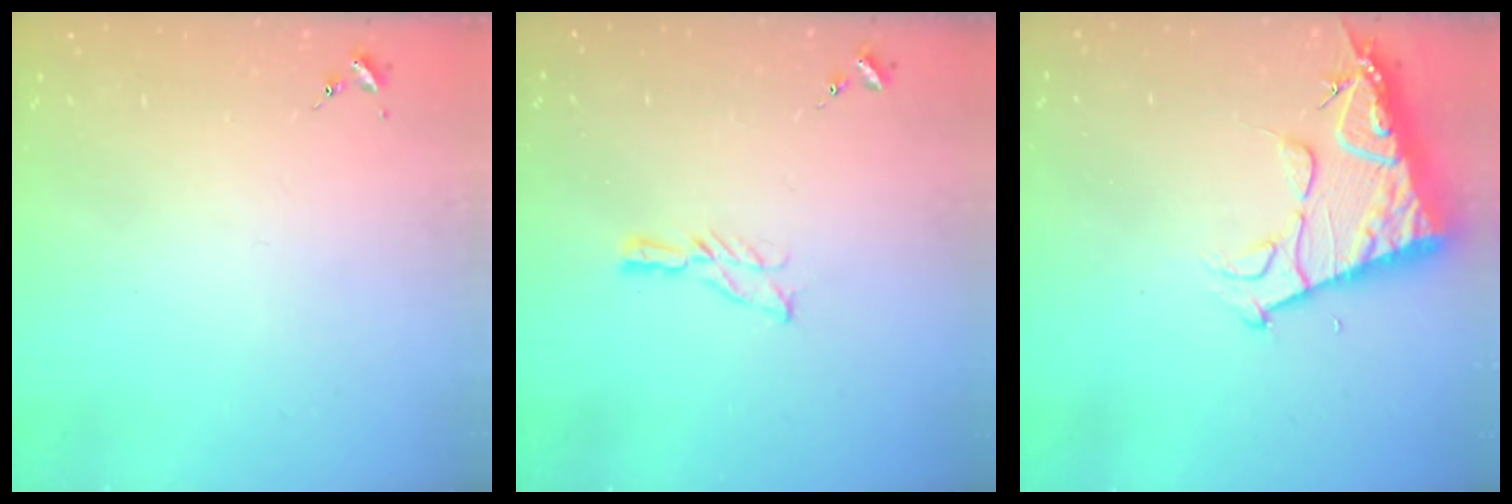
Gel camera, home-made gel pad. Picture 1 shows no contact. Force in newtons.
{"total": 5.8, "press": 5.8, "slide": 0.5}
{"total": 13.0, "press": 12.9, "slide": 1.3}